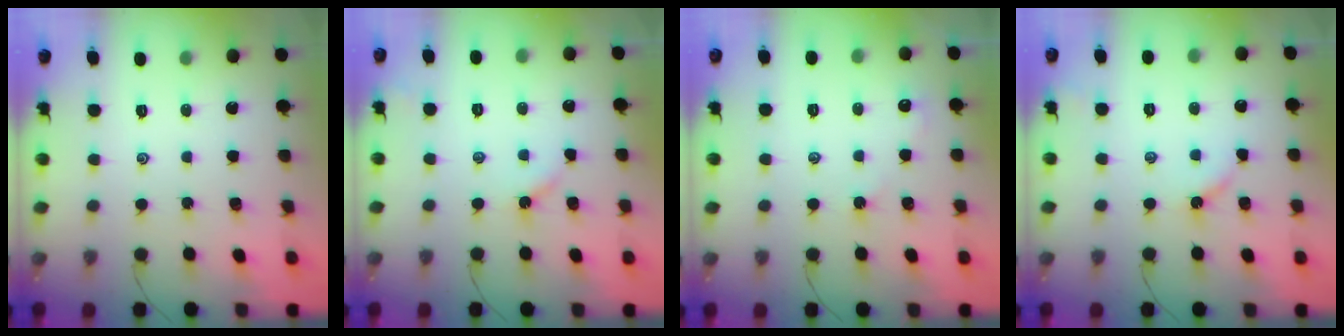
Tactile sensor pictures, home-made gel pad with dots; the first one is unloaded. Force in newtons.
{"total": 2.8, "press": 2.8, "slide": 0.3}
{"total": 1.9, "press": 1.8, "slide": 0.4}
{"total": 3.8, "press": 3.7, "slide": 0.4}